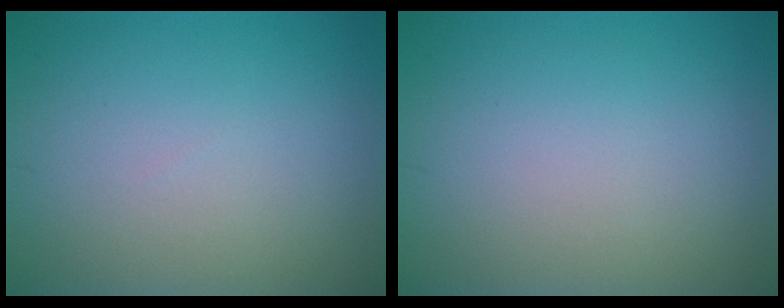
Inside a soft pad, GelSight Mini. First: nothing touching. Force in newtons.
{"total": 0.0}